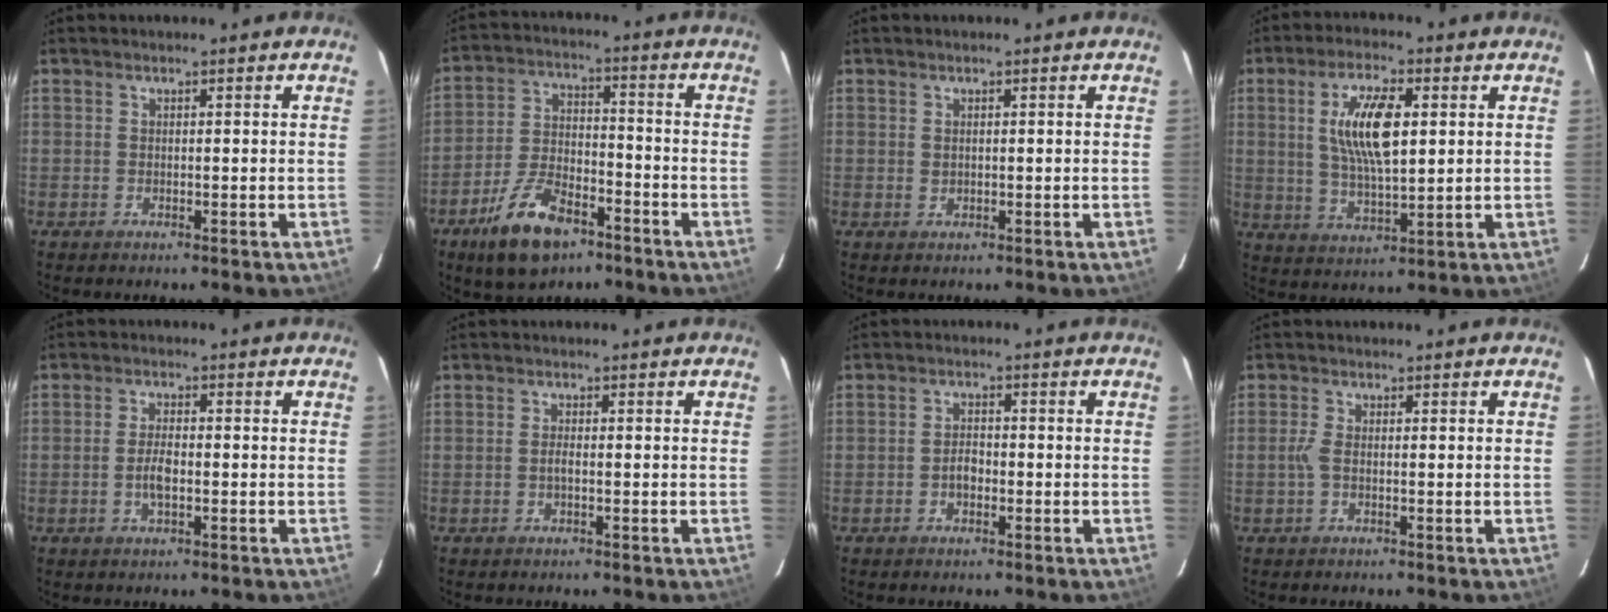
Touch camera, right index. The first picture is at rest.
{"total": 12.8, "force": [-8.0, 6.0, 8.0], "torque": [-0.171, 0.000, -0.139]}
{"total": 0.8, "force": [0.2, 0.5, 0.5], "torque": [-0.009, 0.002, 0.006]}
{"total": 11.1, "force": [2.5, 4.0, 10.1], "torque": [-0.192, 0.005, 0.049]}
{"total": 3.7, "force": [-0.9, 1.4, 3.3], "torque": [-0.065, 0.001, -0.017]}
{"total": 0.9, "force": [-0.4, 0.1, 0.8], "torque": [-0.016, 0.000, -0.007]}
{"total": 2.3, "force": [-1.0, 1.4, 1.6], "torque": [-0.030, 0.006, -0.018]}
{"total": 1.7, "force": [-0.3, 0.3, 1.6], "torque": [-0.036, 0.000, -0.008]}